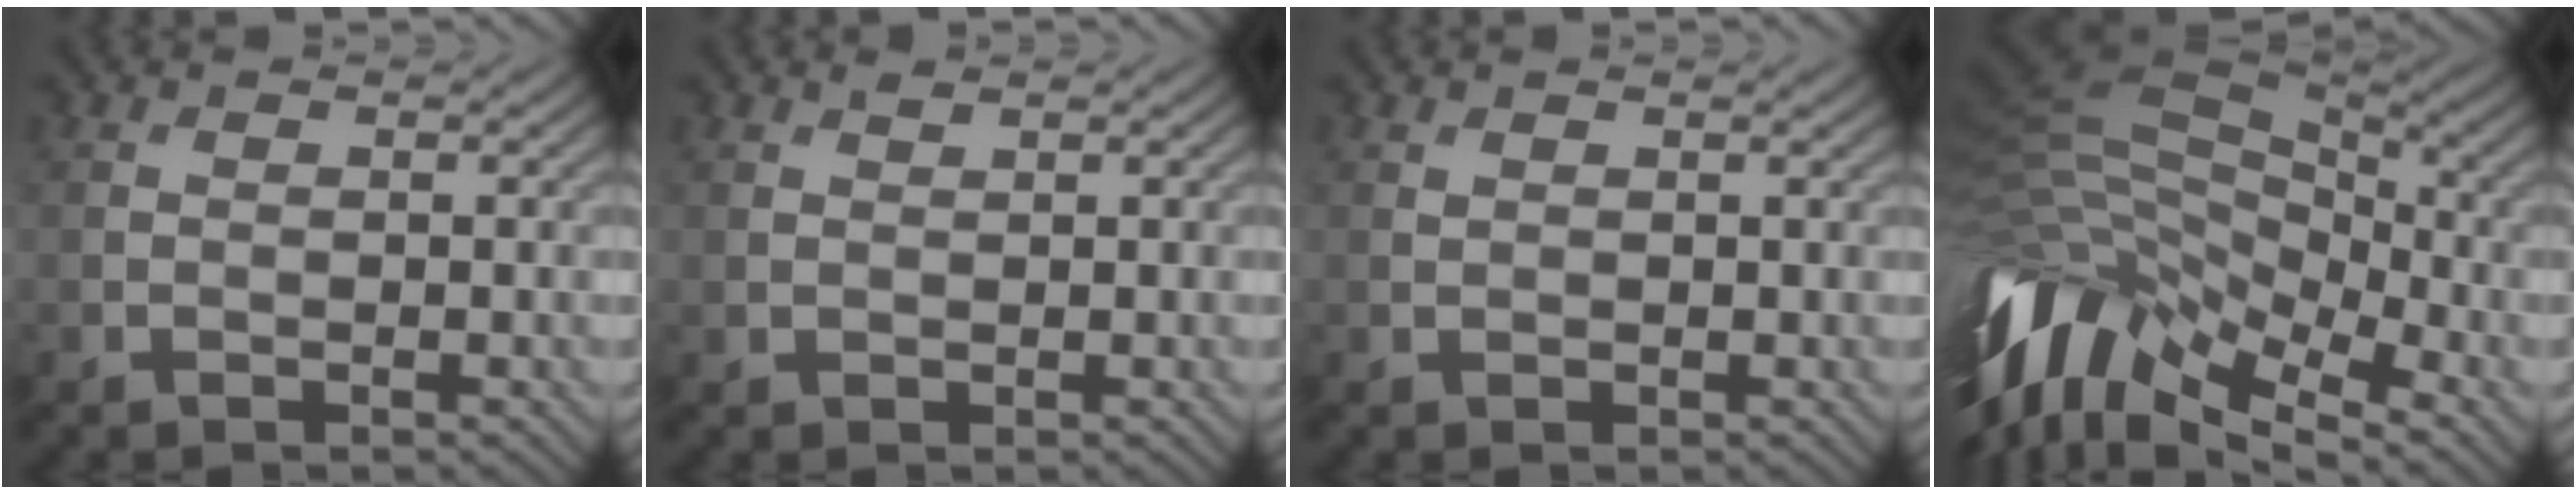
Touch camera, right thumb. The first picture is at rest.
{"total": 0.6, "force": [0.6, 0.1, 0.2], "torque": [-0.006, -0.001, 0.014]}
{"total": 0.6, "force": [0.5, 0.1, 0.3], "torque": [-0.006, -0.002, 0.011]}
{"total": 14.5, "force": [-6.3, 8.2, 10.2], "torque": [-0.248, -0.028, -0.104]}